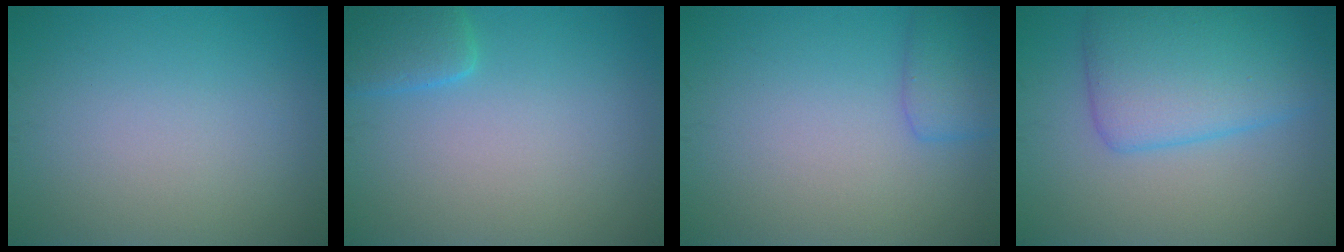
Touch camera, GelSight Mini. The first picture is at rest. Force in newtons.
{"total": 2.6, "press": 2.6, "slide": 0.3}
{"total": 2.4, "press": 2.4, "slide": 0.1}
{"total": 6.9, "press": 6.9, "slide": 0.1}